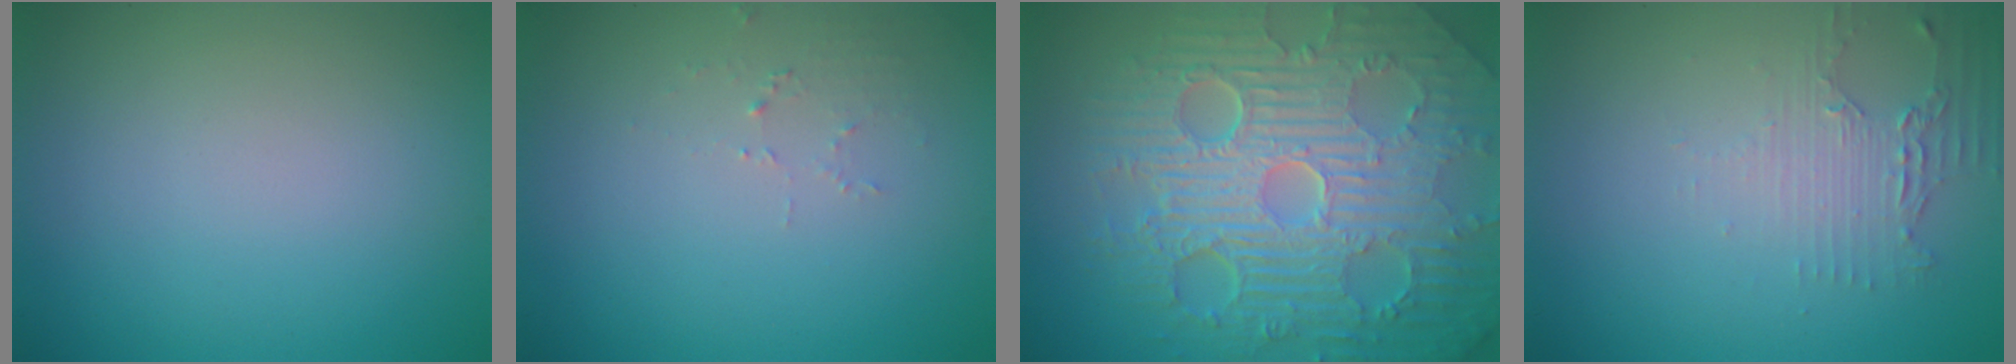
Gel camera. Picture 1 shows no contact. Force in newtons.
{"total": 1.1, "press": 1.1, "slide": 0.1}
{"total": 11.7, "press": 7.4, "slide": 9.0}
{"total": 2.1, "press": 1.6, "slide": 1.4}